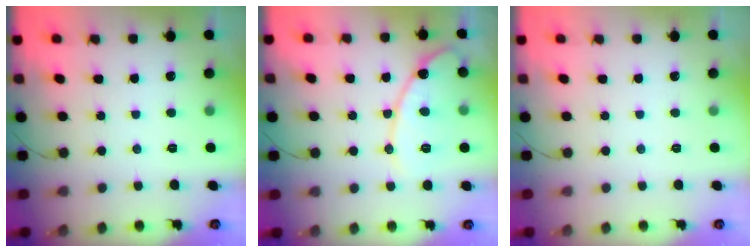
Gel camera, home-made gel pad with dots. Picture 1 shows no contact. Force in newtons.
{"total": 13.2, "press": 13.1, "slide": 0.9}
{"total": 0.0}